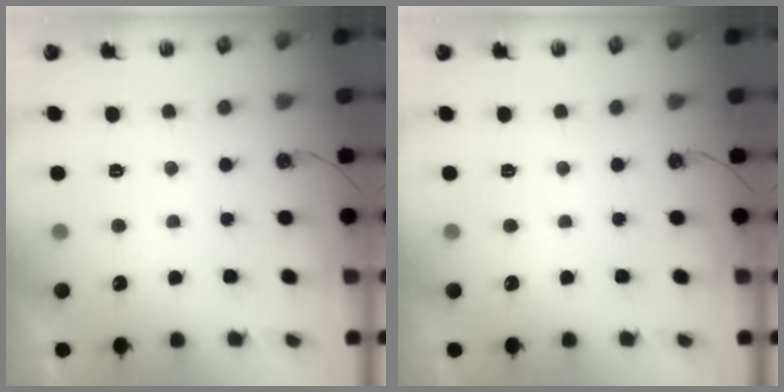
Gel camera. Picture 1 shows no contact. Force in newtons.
{"total": 0.0}